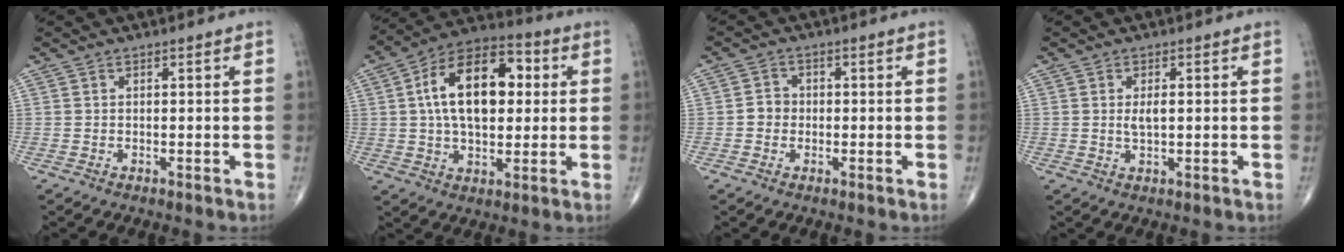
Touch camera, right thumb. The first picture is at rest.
{"total": 18.3, "force": [3.1, 10.5, 14.7], "torque": [-0.225, 0.020, 0.044]}
{"total": 2.7, "force": [-0.5, 2.5, 1.0], "torque": [-0.004, 0.008, -0.015]}
{"total": 2.7, "force": [0.3, 1.2, 2.4], "torque": [-0.043, -0.002, 0.007]}